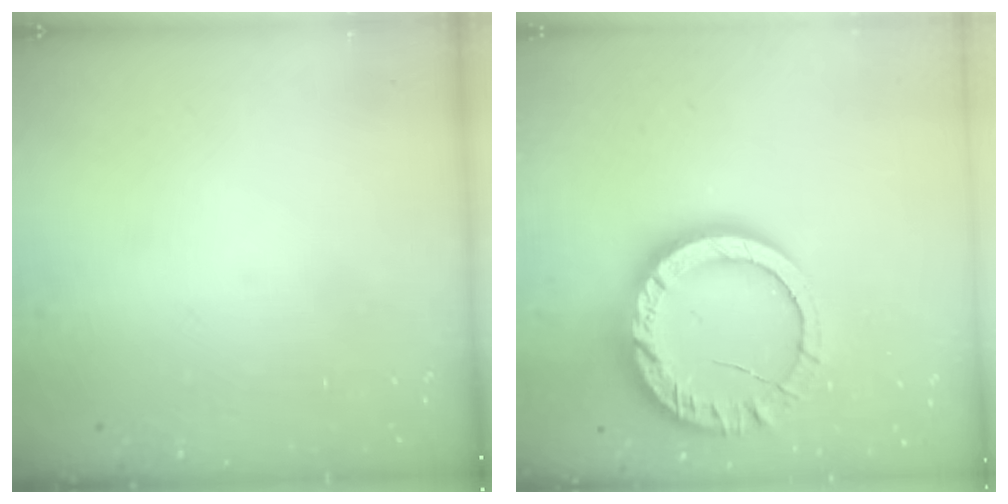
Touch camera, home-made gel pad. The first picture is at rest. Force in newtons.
{"total": 16.7, "press": 16.6, "slide": 1.4}